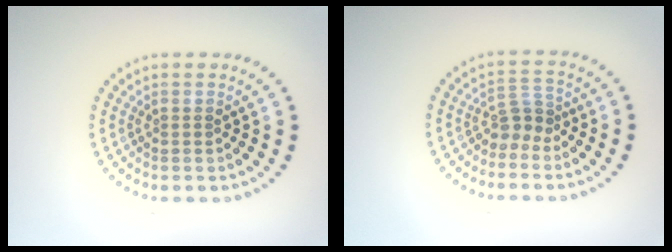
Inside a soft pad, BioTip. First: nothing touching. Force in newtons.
{"total": 2.1, "press": 1.5, "slide": 1.5}